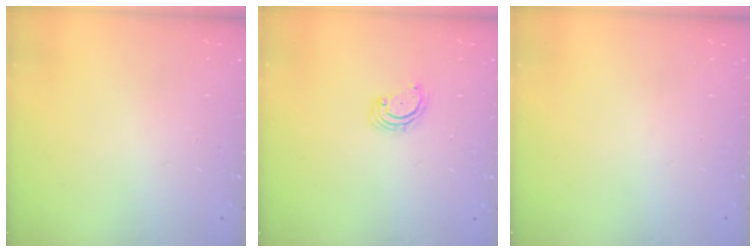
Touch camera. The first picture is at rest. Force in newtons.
{"total": 2.6, "press": 2.6, "slide": 0.3}
{"total": 0.0}